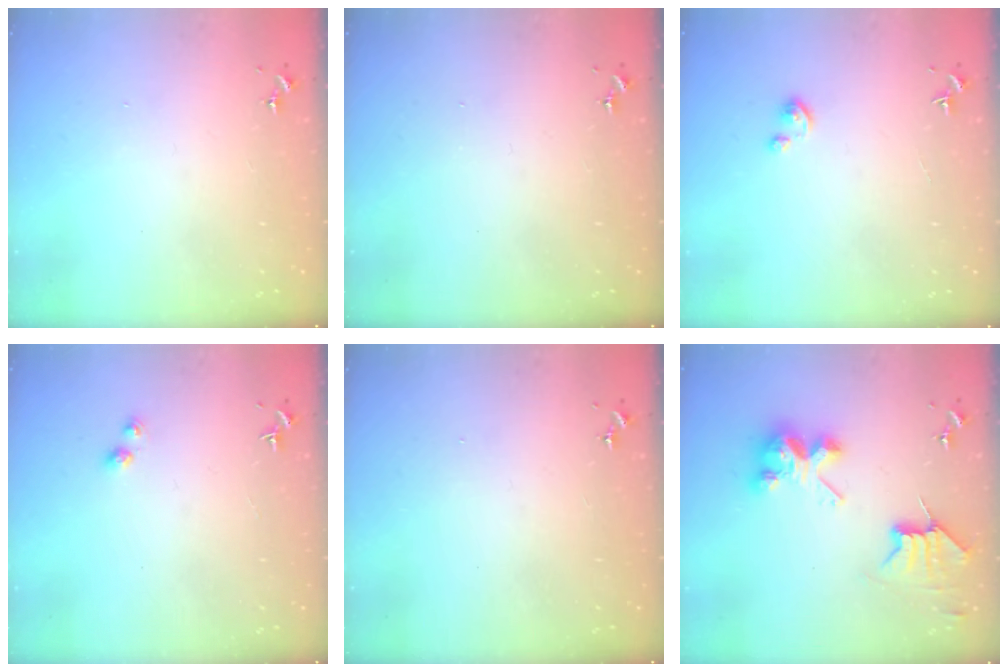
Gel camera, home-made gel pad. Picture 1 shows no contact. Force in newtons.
{"total": 0.0}
{"total": 2.6, "press": 2.6, "slide": 0.2}
{"total": 2.7, "press": 2.7, "slide": 0.3}
{"total": 0.0}
{"total": 9.0, "press": 9.0, "slide": 0.6}